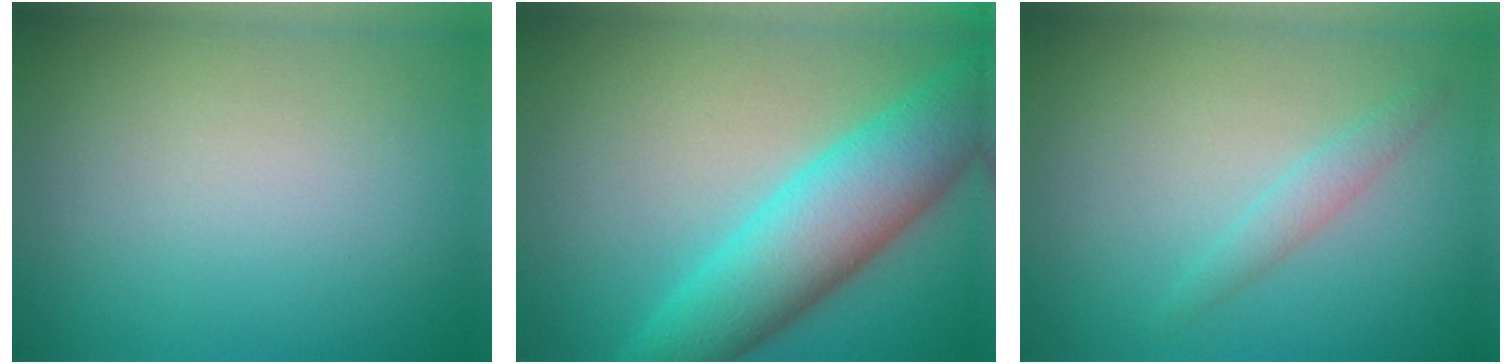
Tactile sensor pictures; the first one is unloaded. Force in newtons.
{"total": 8.5, "press": 8.5, "slide": 0.4}
{"total": 1.4, "press": 1.4, "slide": 0.1}